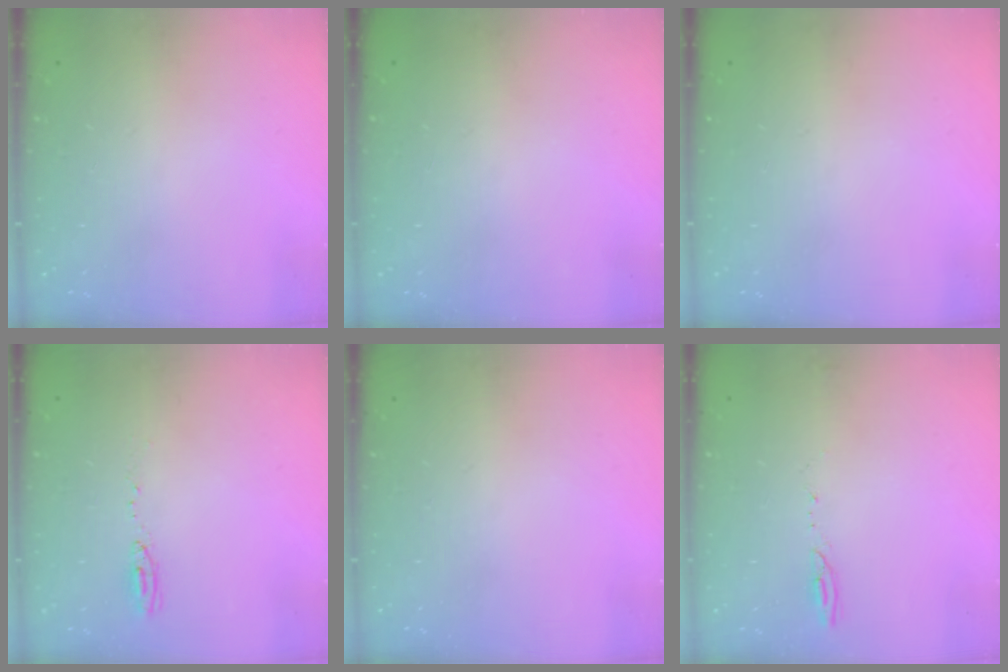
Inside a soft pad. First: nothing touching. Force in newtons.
{"total": 0.0}
{"total": 0.0}
{"total": 6.4, "press": 6.2, "slide": 1.6}
{"total": 0.0}
{"total": 3.8, "press": 3.8, "slide": 0.4}